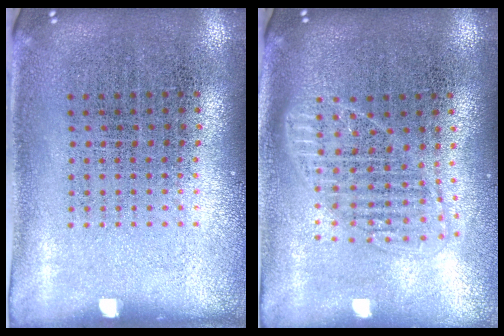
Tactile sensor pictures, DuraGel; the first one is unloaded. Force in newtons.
{"total": 1.7, "press": 1.5, "slide": 0.8}